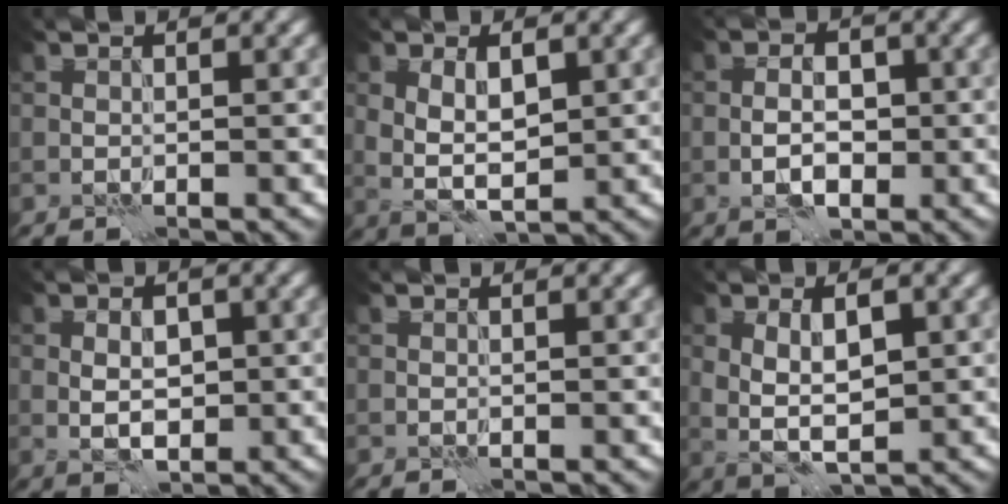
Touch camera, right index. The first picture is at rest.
{"total": 4.0, "force": [0.6, 2.1, 3.3], "torque": [-0.063, -0.003, 0.015]}
{"total": 3.6, "force": [-0.8, 2.0, 2.8], "torque": [-0.044, 0.005, -0.018]}
{"total": 2.9, "force": [-0.1, 1.8, 2.3], "torque": [-0.037, 0.001, -0.002]}
{"total": 0.0}
{"total": 4.4, "force": [0.5, 2.1, 3.8], "torque": [-0.073, -0.003, 0.013]}